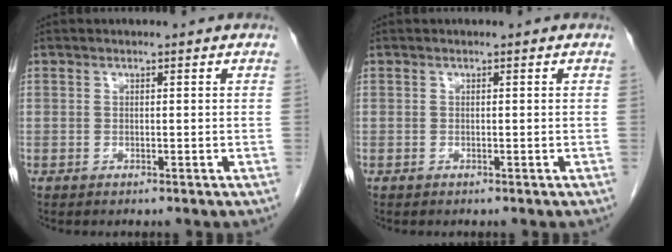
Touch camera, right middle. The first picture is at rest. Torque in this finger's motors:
{"motor_torque": [-0.29, 0.14, -0.04, -0.01]}